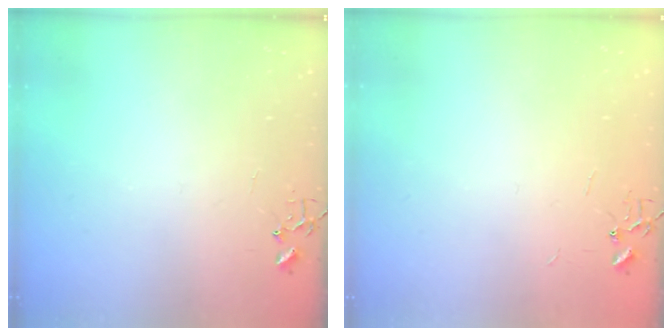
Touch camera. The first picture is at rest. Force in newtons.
{"total": 1.8, "press": 1.8, "slide": 0.2}